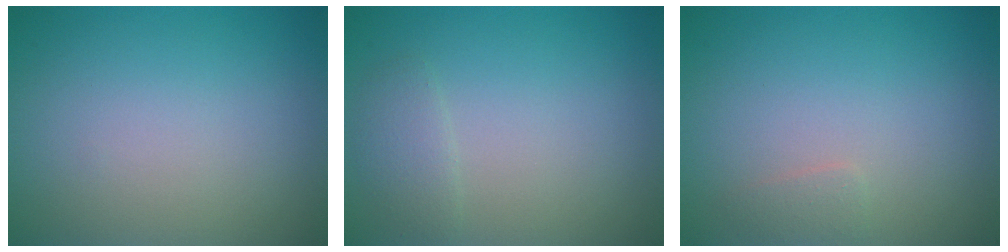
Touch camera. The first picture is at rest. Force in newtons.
{"total": 1.4, "press": 1.4, "slide": 0.1}
{"total": 0.9, "press": 0.9, "slide": 0.0}